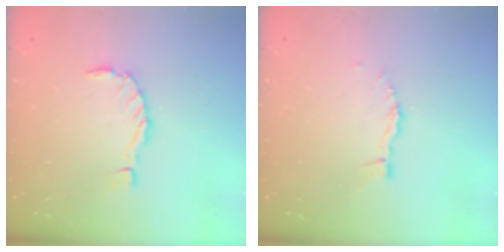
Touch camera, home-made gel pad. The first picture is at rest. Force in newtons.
{"total": 3.8, "press": 3.8, "slide": 0.3}